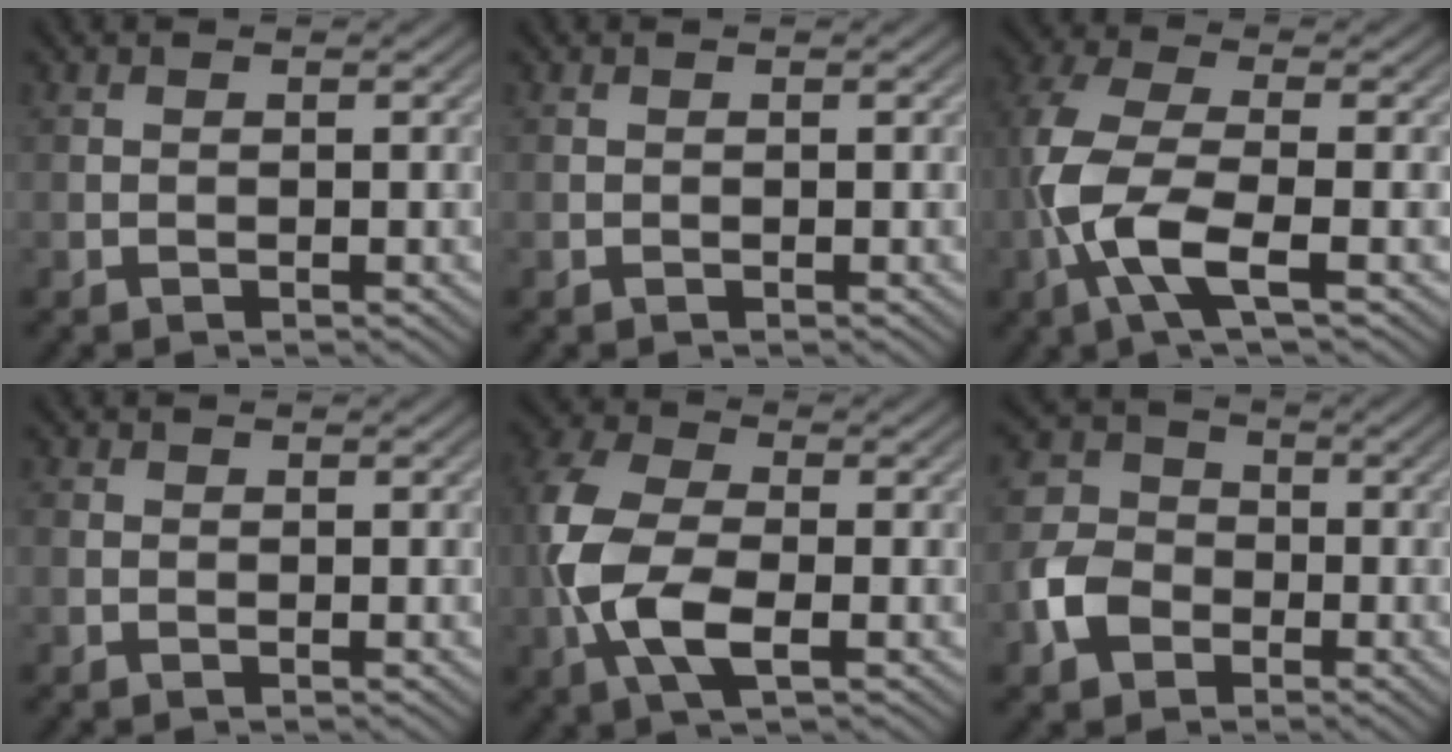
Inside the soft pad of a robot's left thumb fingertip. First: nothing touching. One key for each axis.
{"total": 0.0}
{"total": 8.8, "fx": -2.5, "fy": 3.1, "fz": 7.8, "tx": -0.188, "ty": 0.008, "tz": -0.066}
{"total": 0.6, "fx": -0.2, "fy": 0.5, "fz": 0.2, "tx": -0.002, "ty": -0.005, "tz": -0.003}
{"total": 9.6, "fx": -2.0, "fy": 4.9, "fz": 8.0, "tx": -0.198, "ty": 0.002, "tz": -0.052}
{"total": 6.2, "fx": -2.4, "fy": 4.9, "fz": 3.0, "tx": -0.077, "ty": -0.001, "tz": -0.062}